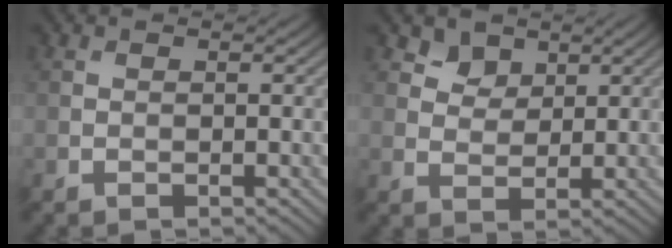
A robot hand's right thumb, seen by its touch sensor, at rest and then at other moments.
{"total": 2.9, "force": [2.1, 1.8, 0.8], "torque": [-0.019, -0.008, 0.038]}